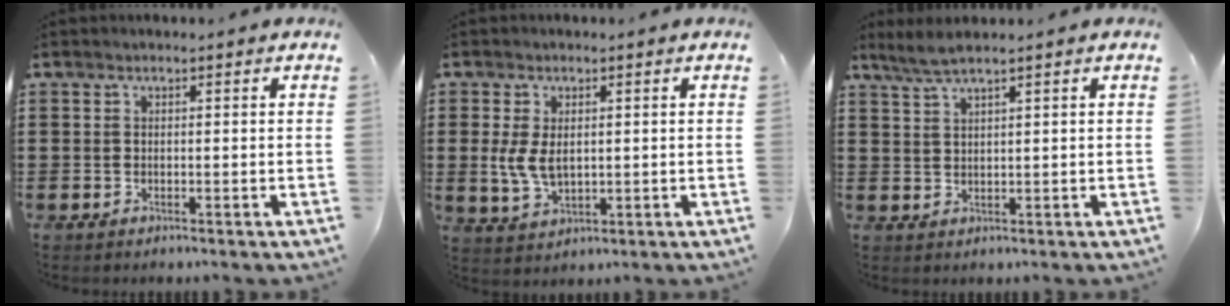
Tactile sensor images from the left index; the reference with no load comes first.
{"total": 5.1, "force": [0.4, 3.2, 4.0], "torque": [-0.102, 0.002, 0.002]}
{"total": 2.8, "force": [2.1, -0.1, 1.9], "torque": [-0.039, 0.002, 0.039]}